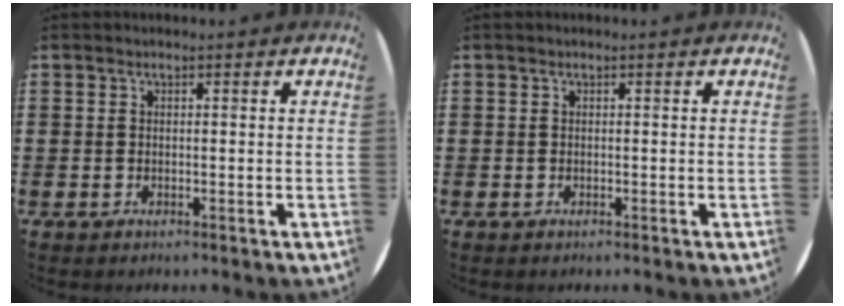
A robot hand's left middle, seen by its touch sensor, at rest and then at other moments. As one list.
[{"total": 0.0}]